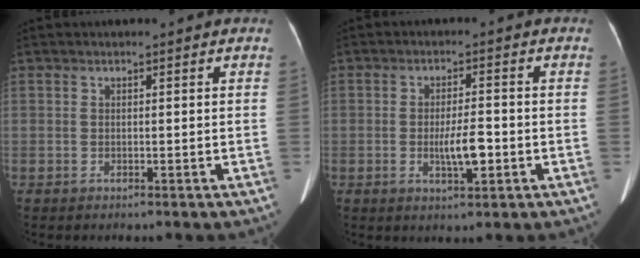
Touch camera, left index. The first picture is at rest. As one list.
[{"total": 4.7, "force": [-1.3, 1.2, 4.4], "torque": [-0.080, -0.004, -0.021]}]